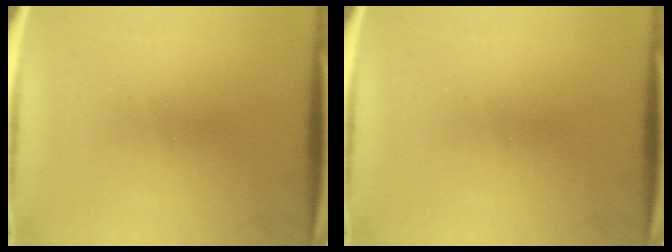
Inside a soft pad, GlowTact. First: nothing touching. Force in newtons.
{"total": 0.0}